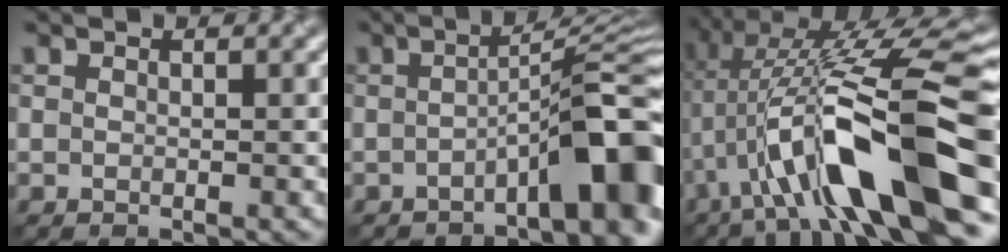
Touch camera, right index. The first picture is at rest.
{"total": 8.3, "force": [-3.1, 1.8, 7.4], "torque": [-0.093, 0.013, -0.058]}
{"total": 13.4, "force": [-3.8, 3.0, 12.5], "torque": [-0.211, 0.021, -0.066]}